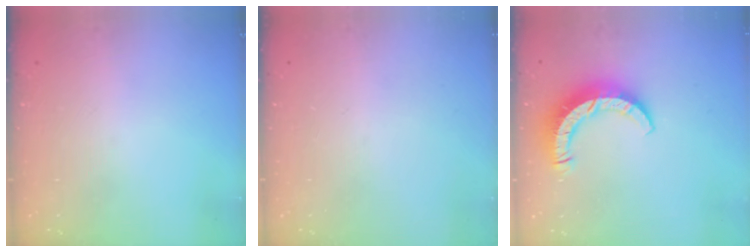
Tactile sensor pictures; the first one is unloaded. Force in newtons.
{"total": 0.0}
{"total": 9.4, "press": 9.3, "slide": 0.9}